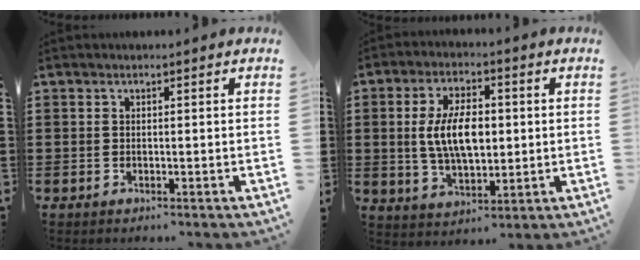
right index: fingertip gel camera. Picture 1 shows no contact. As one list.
[{"total": 9.0, "force": [0.4, 4.4, 7.8], "torque": [-0.161, 0.003, 0.001]}]